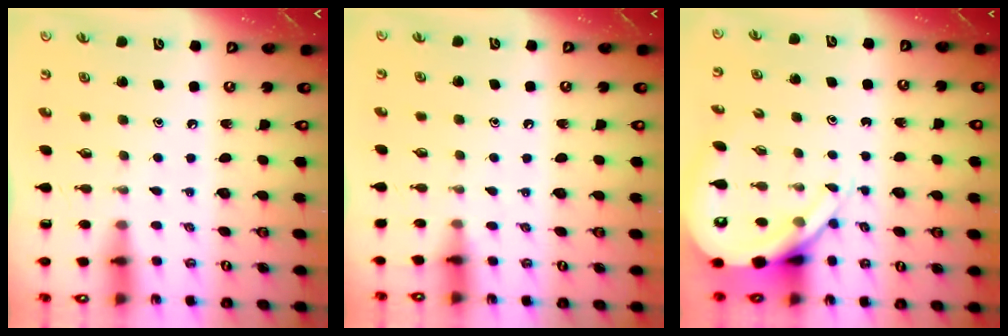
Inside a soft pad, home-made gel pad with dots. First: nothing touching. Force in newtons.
{"total": 5.3, "press": 5.2, "slide": 0.7}
{"total": 9.1, "press": 9.1, "slide": 0.9}